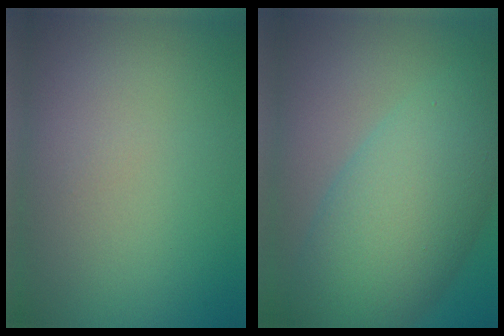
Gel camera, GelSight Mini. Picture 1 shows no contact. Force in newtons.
{"total": 9.5, "press": 9.5, "slide": 0.2}